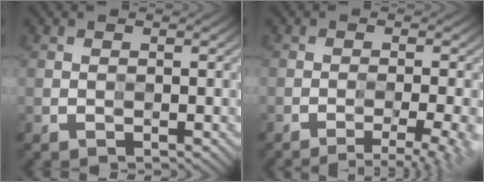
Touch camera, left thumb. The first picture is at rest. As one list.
[{"total": 6.2, "force": [-3.8, 1.2, 4.8], "torque": [-0.065, 0.002, -0.053]}]